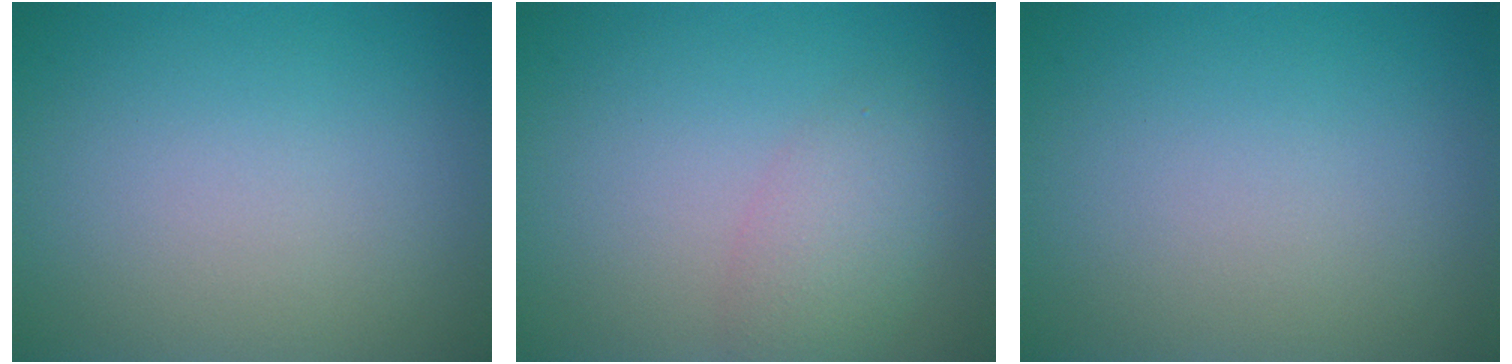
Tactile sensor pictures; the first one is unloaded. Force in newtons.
{"total": 2.9, "press": 2.9, "slide": 0.1}
{"total": 0.0}